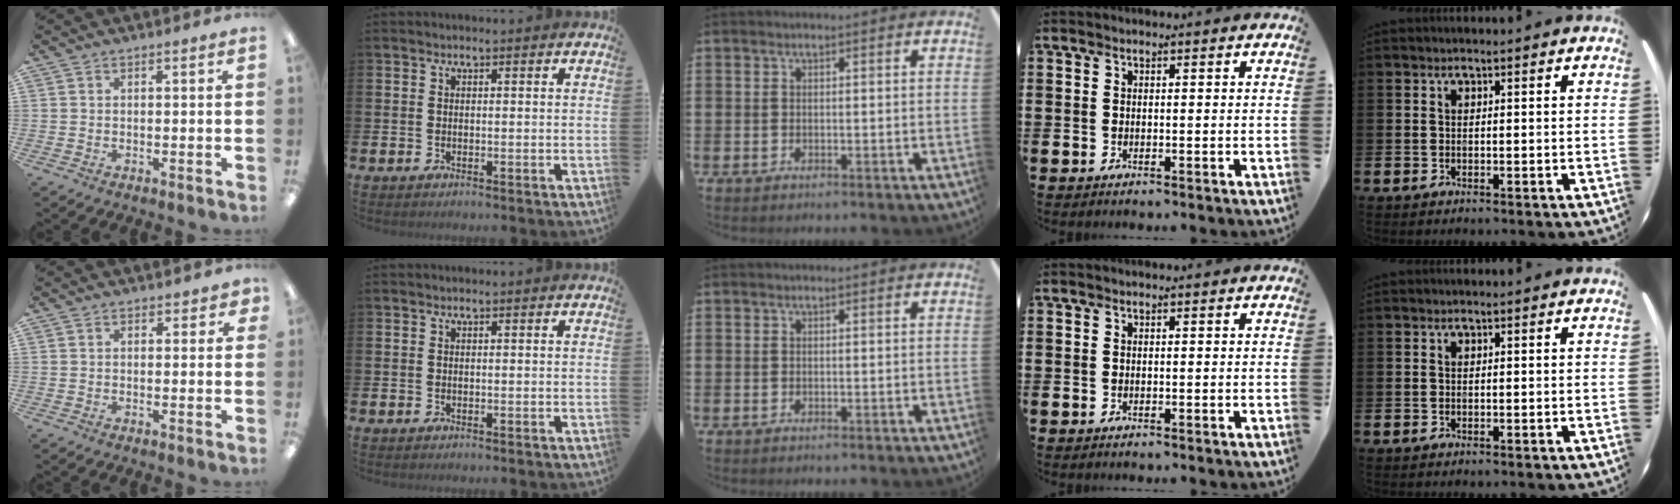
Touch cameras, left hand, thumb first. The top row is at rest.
{"thumb": {"total": 1.4, "force": [0.3, 1.0, 0.9], "torque": [-0.009, 0.000, 0.005]}}